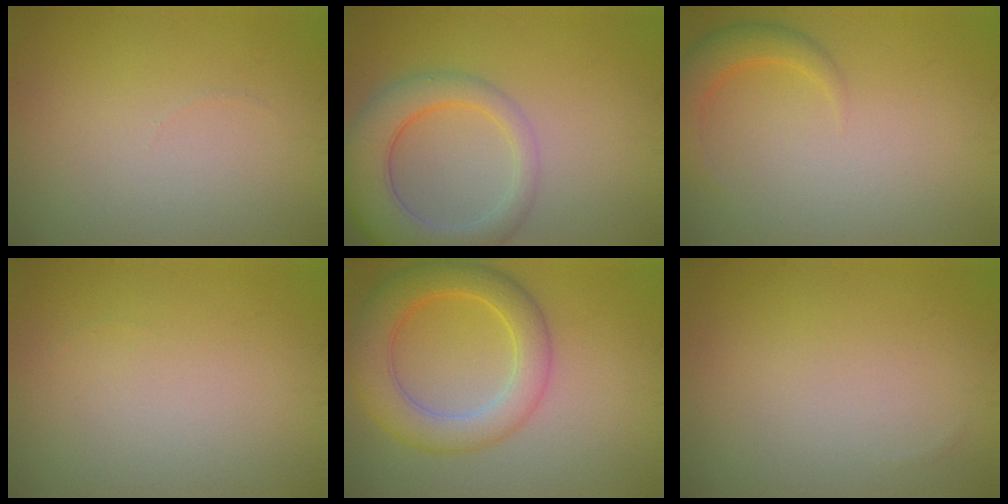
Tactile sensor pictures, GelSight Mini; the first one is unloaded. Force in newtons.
{"total": 6.4, "press": 6.3, "slide": 0.7}
{"total": 2.8, "press": 2.8, "slide": 0.2}
{"total": 0.0}
{"total": 6.2, "press": 6.2, "slide": 0.2}
{"total": 0.0}